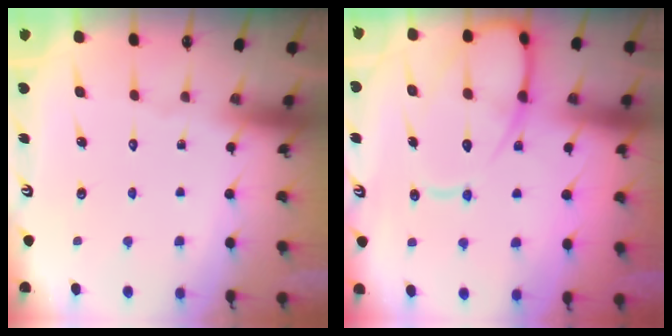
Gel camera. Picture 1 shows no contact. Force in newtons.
{"total": 13.0, "press": 12.9, "slide": 1.3}